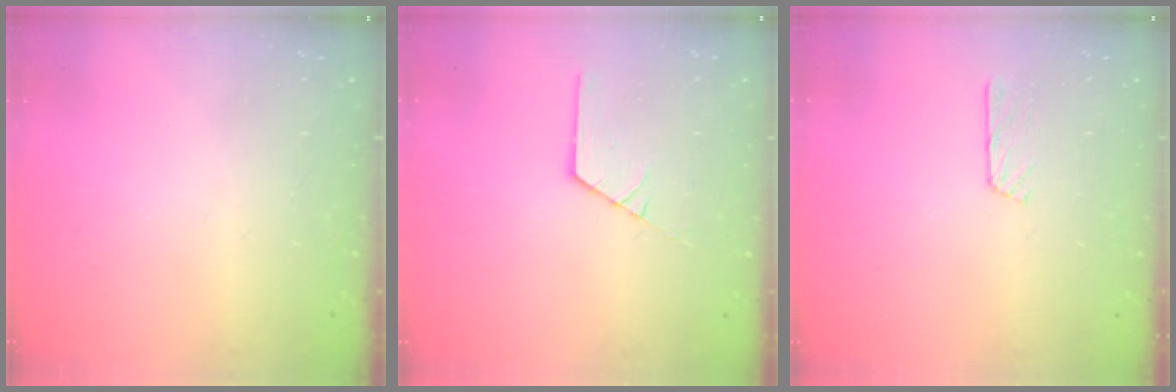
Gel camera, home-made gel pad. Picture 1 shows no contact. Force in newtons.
{"total": 1.0, "press": 1.0, "slide": 0.1}
{"total": 3.6, "press": 3.6, "slide": 0.3}